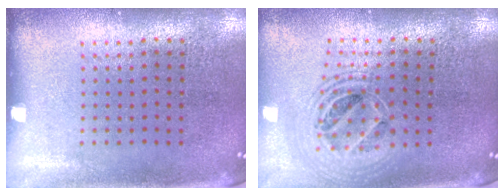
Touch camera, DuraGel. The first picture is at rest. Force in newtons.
{"total": 2.1, "press": 1.7, "slide": 1.2}